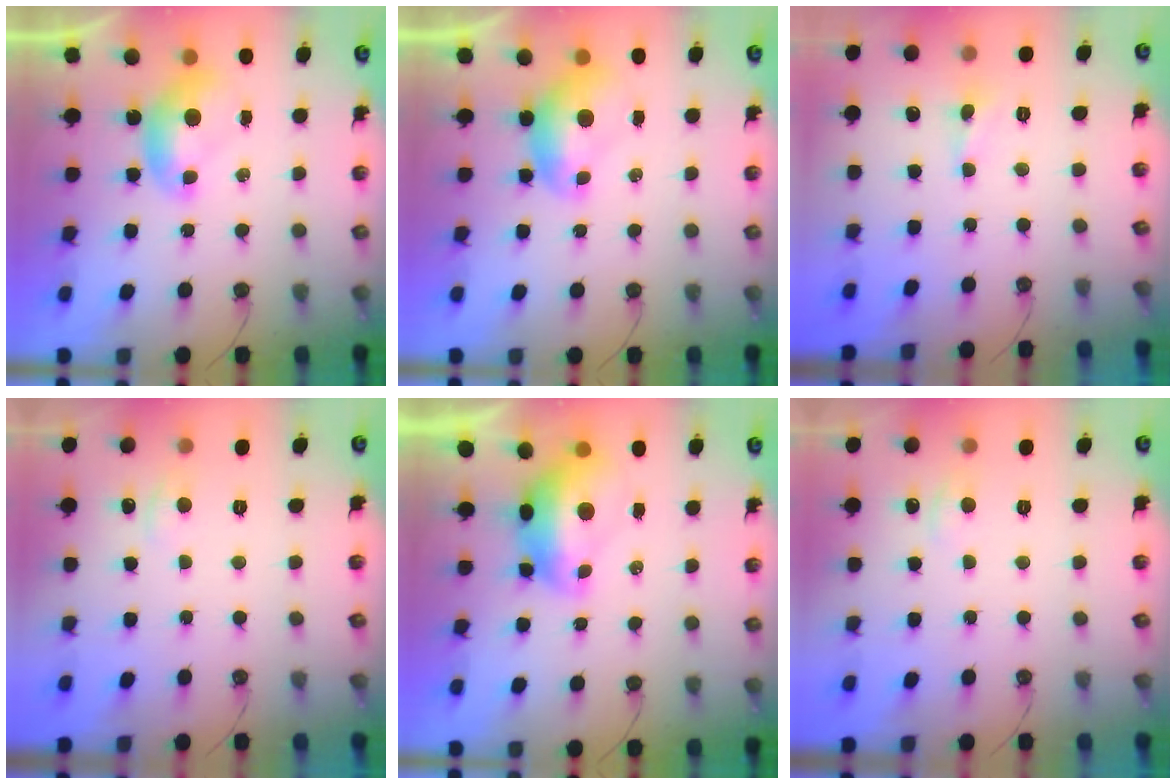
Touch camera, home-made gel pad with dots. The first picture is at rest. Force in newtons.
{"total": 1.0, "press": 0.7, "slide": 0.7}
{"total": 0.6, "press": 0.5, "slide": 0.2}
{"total": 2.5, "press": 2.4, "slide": 0.5}
{"total": 2.9, "press": 2.8, "slide": 0.7}
{"total": 2.5, "press": 2.4, "slide": 0.5}